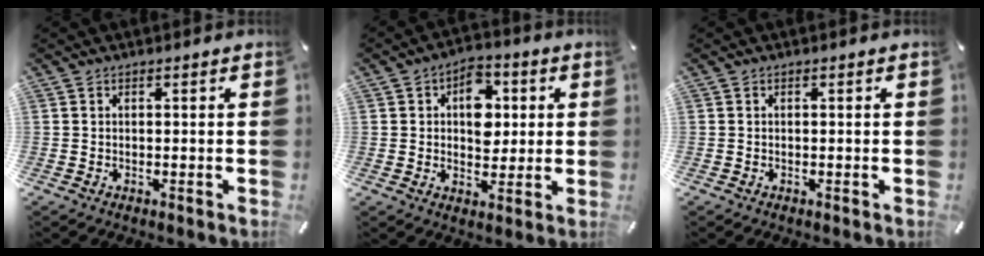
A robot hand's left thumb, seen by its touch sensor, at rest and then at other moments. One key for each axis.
{"total": 9.6, "fx": 1.8, "fy": 7.0, "fz": 6.2, "tx": -0.072, "ty": -0.001, "tz": 0.026}
{"total": 0.0}